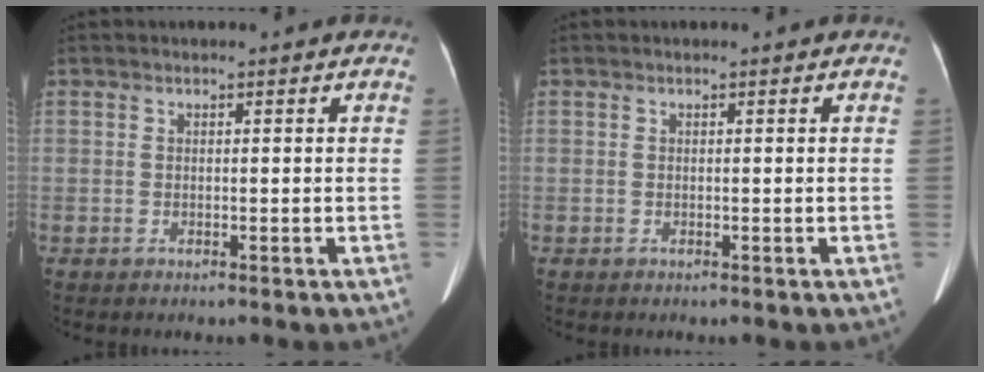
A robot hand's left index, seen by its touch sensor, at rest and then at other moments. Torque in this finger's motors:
{"motor_torque": [0.00, 0.01, 0.00, 0.00]}